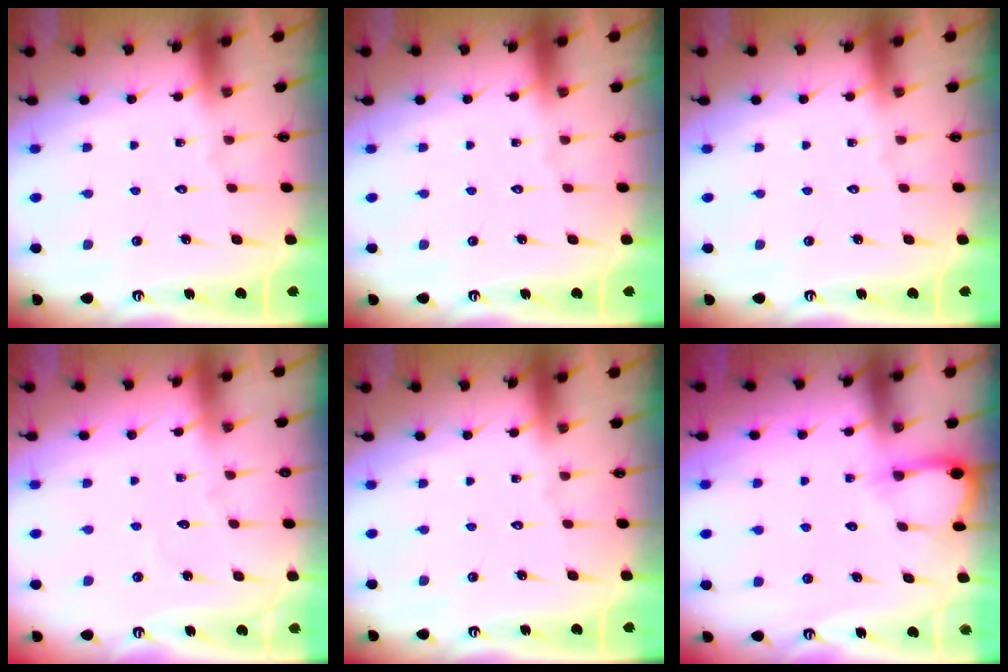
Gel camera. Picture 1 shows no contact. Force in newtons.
{"total": 0.0}
{"total": 0.0}
{"total": 2.0, "press": 2.0, "slide": 0.1}
{"total": 0.0}
{"total": 5.5, "press": 5.5, "slide": 0.4}